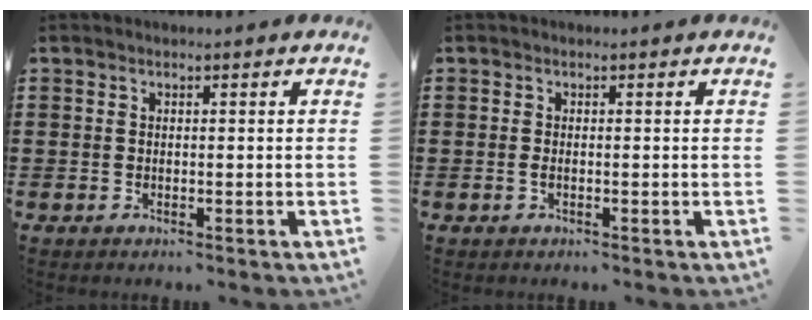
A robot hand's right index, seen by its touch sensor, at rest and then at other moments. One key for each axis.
{"total": 0.7, "fx": -0.2, "fy": 0.1, "fz": 0.7, "tx": -0.013, "ty": -0.006, "tz": -0.002}